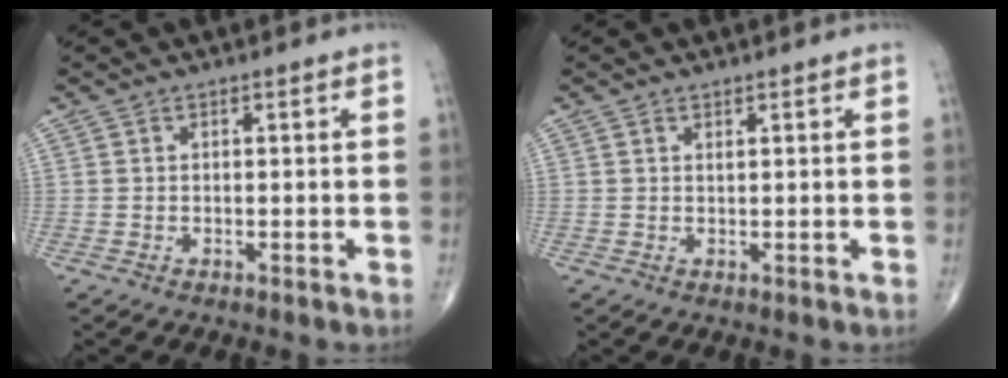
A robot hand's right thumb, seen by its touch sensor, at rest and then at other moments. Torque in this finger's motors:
{"motor_torque": [-0.45, 0.19, -0.16, -0.07, 0.05]}